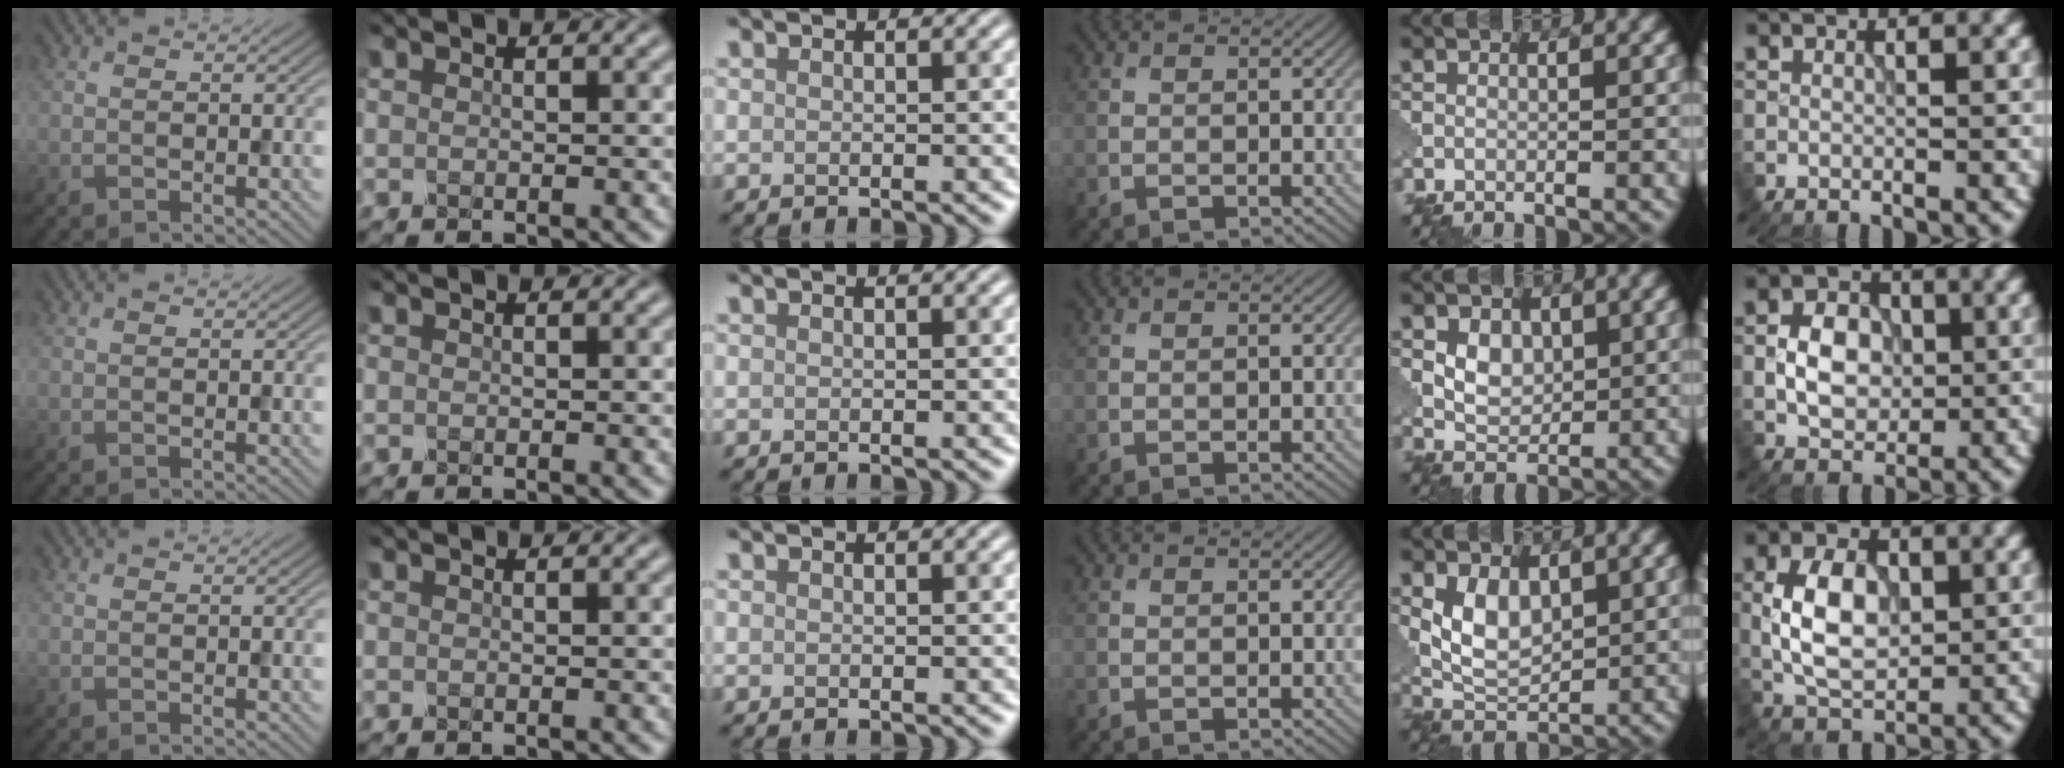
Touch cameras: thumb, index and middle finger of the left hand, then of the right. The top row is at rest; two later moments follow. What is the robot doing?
{"motion": "close", "object": "eyeshadow palette"}